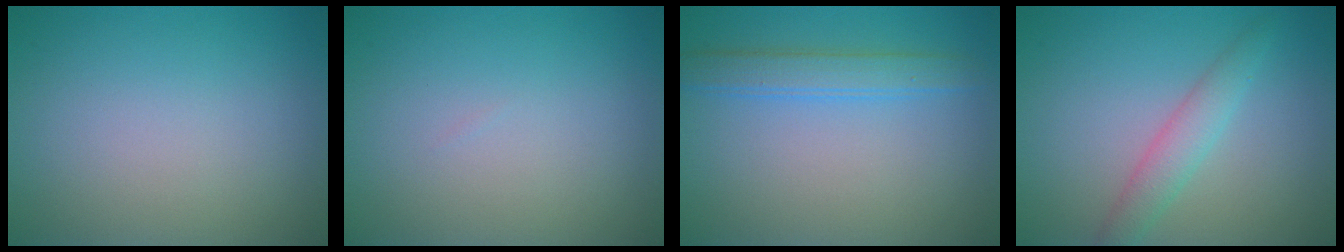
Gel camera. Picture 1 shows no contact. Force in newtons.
{"total": 0.0}
{"total": 2.7, "press": 2.7, "slide": 0.1}
{"total": 2.9, "press": 2.9, "slide": 0.1}